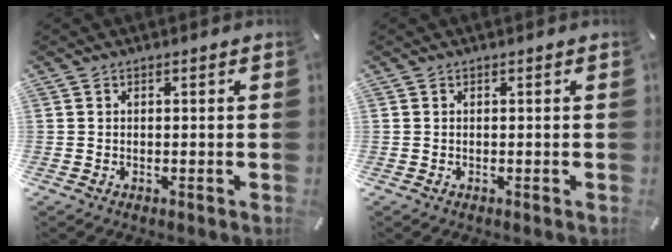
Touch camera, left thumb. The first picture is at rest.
{"total": 0.0}